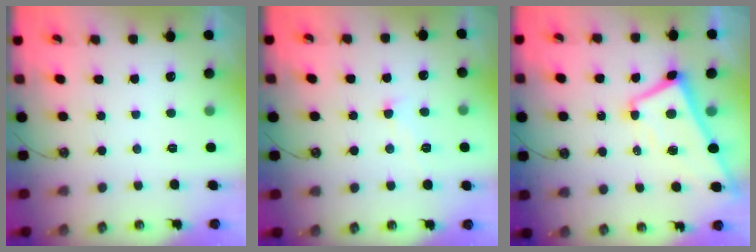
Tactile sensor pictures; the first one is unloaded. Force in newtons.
{"total": 1.1, "press": 1.0, "slide": 0.3}
{"total": 5.8, "press": 5.7, "slide": 0.8}